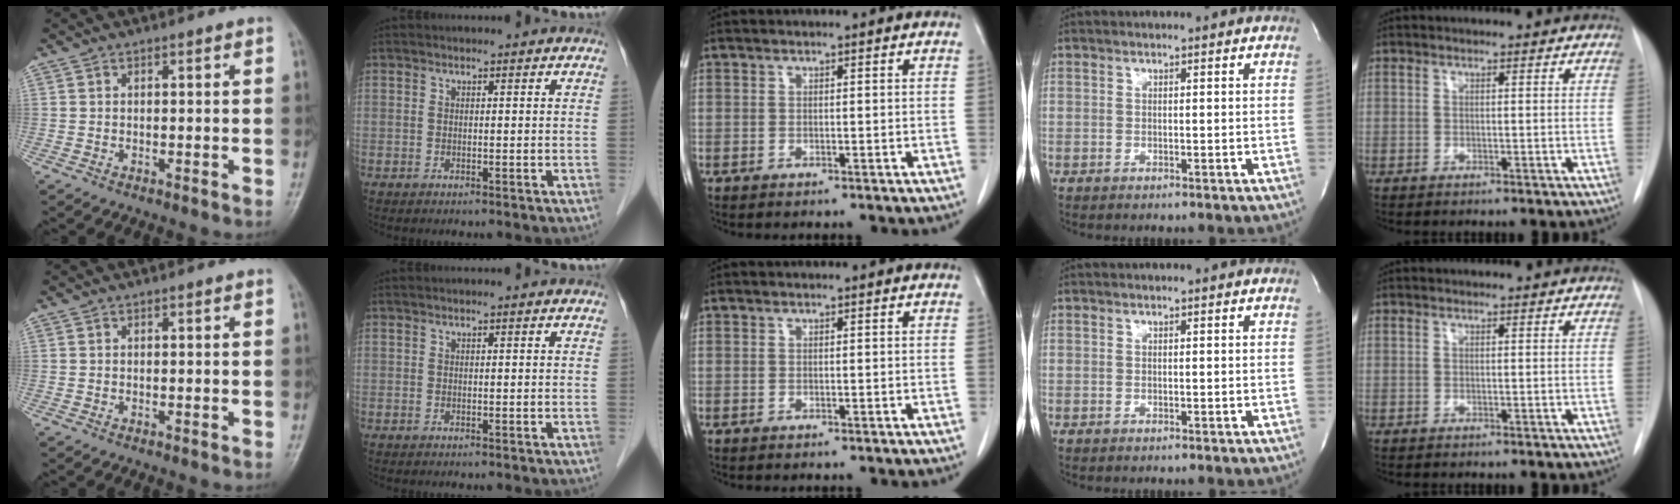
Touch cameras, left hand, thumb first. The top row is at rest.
{}